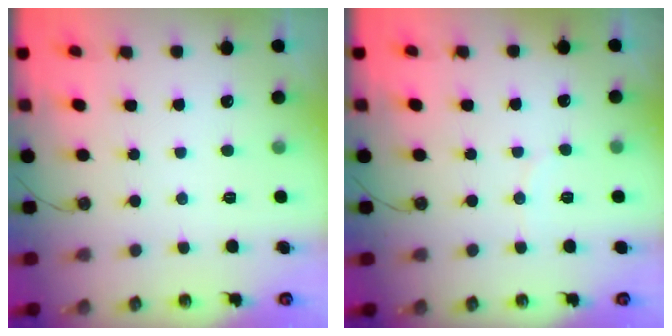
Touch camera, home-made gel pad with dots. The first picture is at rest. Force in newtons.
{"total": 1.8, "press": 1.8, "slide": 0.2}